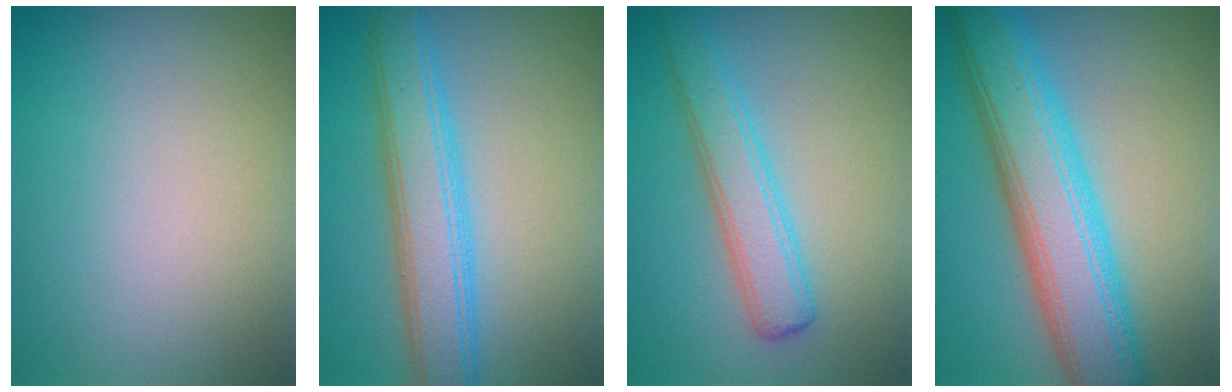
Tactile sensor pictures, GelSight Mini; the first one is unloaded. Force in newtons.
{"total": 5.9, "press": 5.9, "slide": 0.1}
{"total": 3.9, "press": 3.9, "slide": 0.1}
{"total": 9.0, "press": 9.0, "slide": 0.2}